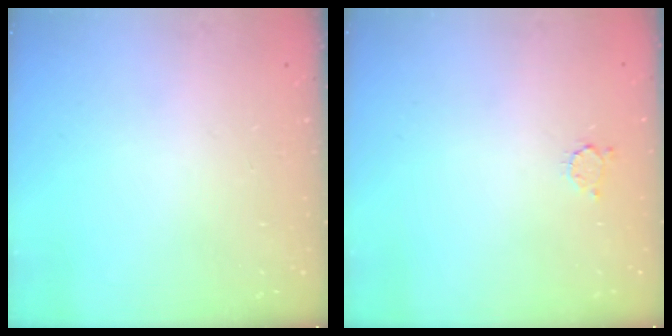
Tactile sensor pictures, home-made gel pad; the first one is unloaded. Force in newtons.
{"total": 2.7, "press": 2.7, "slide": 0.3}